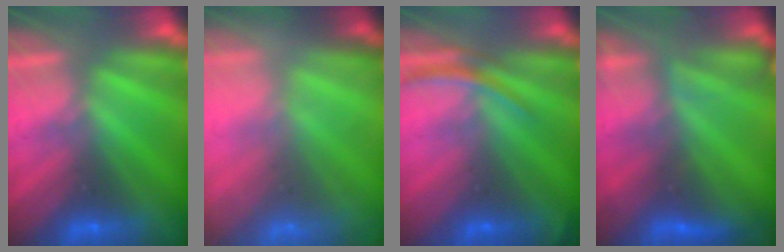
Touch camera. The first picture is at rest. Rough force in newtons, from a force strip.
{"total": 9.8}
{"total": 2.8}
{"total": 8.6}